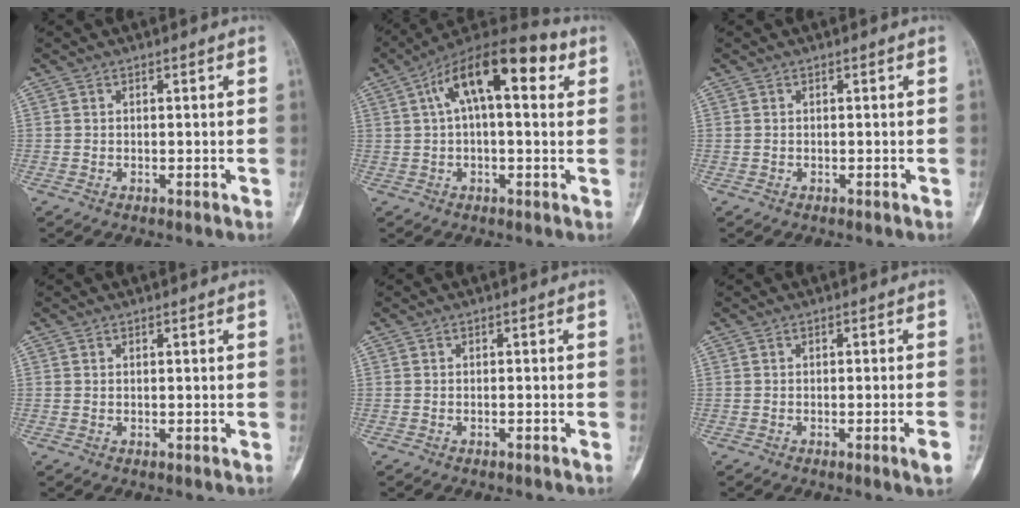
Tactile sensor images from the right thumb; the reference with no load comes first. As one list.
[{"total": 15.5, "force": [5.0, 6.4, 13.3], "torque": [-0.193, 0.034, 0.070]}, {"total": 0.0}, {"total": 0.0}, {"total": 0.6, "force": [-0.4, 0.0, 0.3], "torque": [-0.013, 0.011, -0.006]}, {"total": 2.7, "force": [-1.3, -0.1, 2.4], "torque": [-0.039, 0.001, -0.021]}]